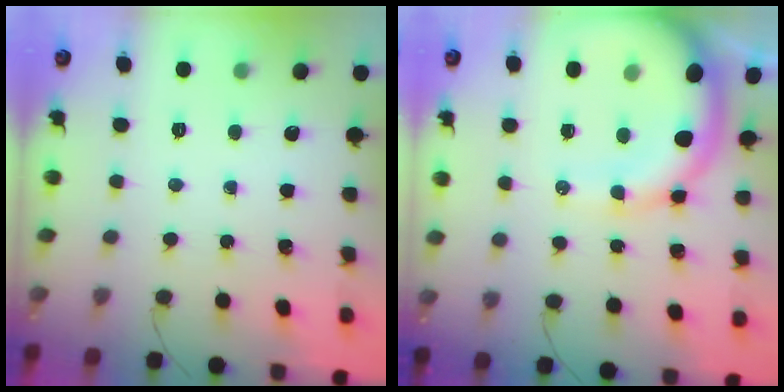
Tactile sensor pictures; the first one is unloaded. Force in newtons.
{"total": 13.5, "press": 13.4, "slide": 1.5}